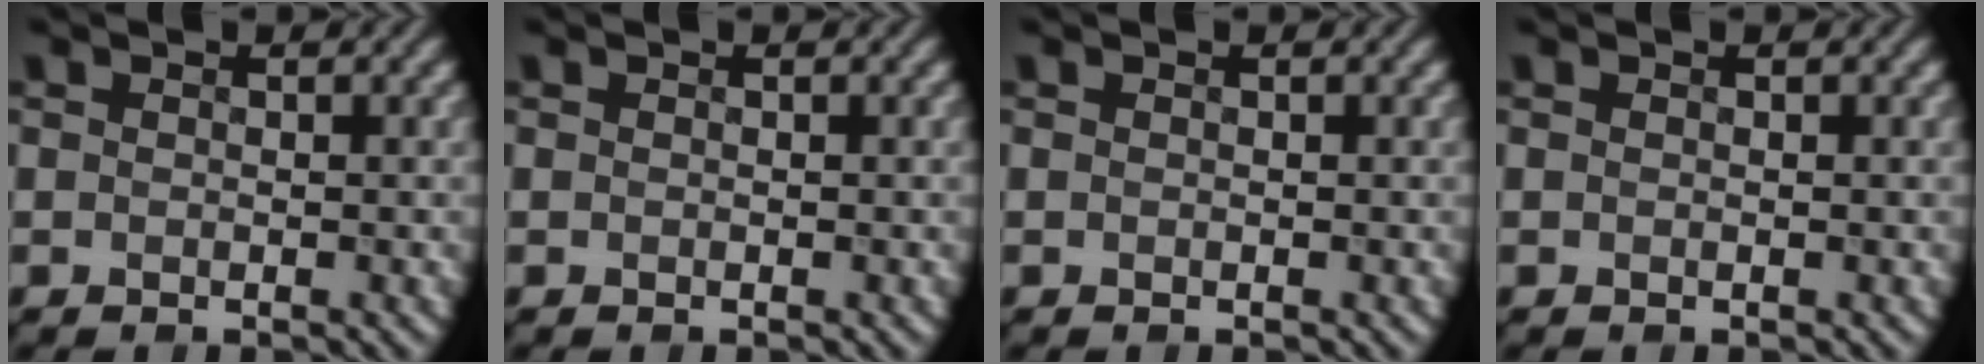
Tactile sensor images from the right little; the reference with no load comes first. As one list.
[{"total": 0.0}, {"total": 0.0}, {"total": 0.0}]